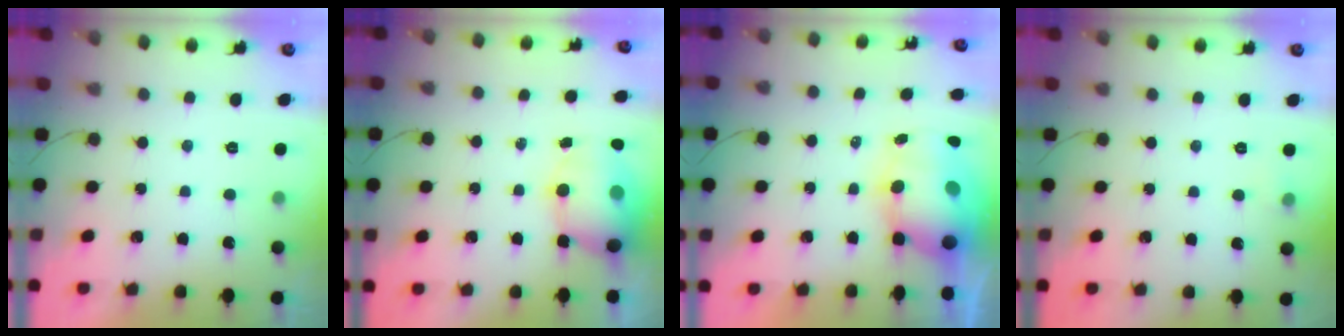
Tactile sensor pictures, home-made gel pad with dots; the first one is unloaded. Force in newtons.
{"total": 11.6, "press": 11.1, "slide": 3.1}
{"total": 13.5, "press": 13.1, "slide": 3.4}
{"total": 5.8, "press": 2.8, "slide": 5.1}